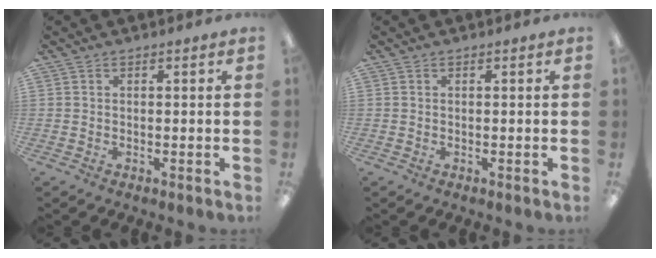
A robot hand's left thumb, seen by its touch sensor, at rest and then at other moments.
{"total": 0.0}